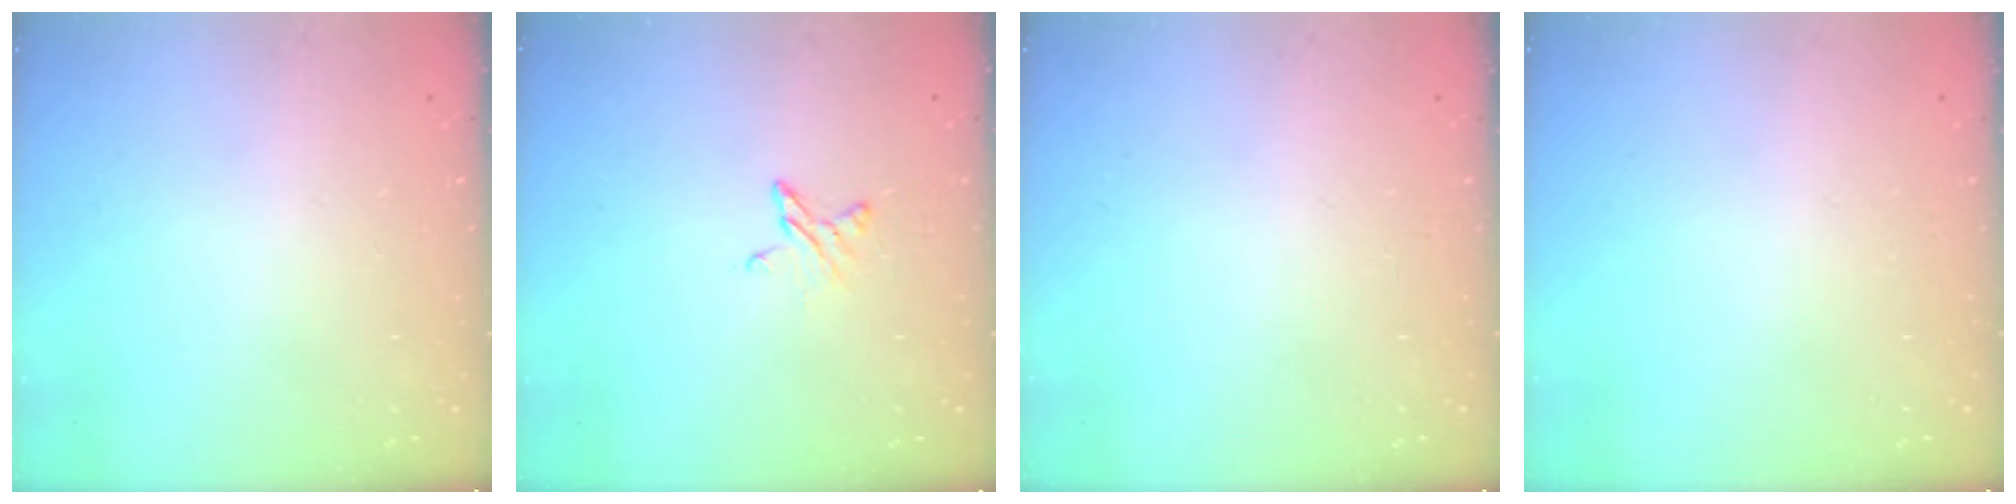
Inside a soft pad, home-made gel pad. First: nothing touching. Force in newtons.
{"total": 4.6, "press": 4.5, "slide": 0.5}
{"total": 0.0}
{"total": 0.0}